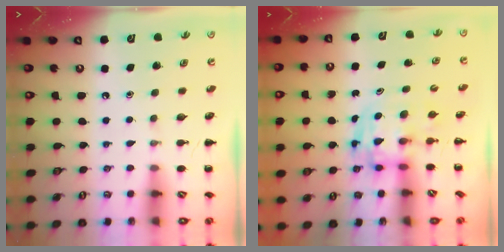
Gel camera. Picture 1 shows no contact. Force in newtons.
{"total": 3.5, "press": 3.5, "slide": 0.6}